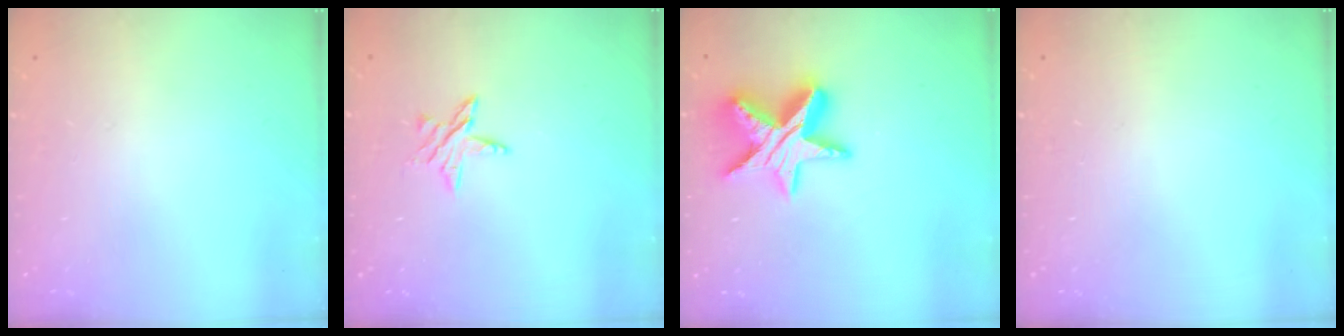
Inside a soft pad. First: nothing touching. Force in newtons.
{"total": 6.6, "press": 6.5, "slide": 0.6}
{"total": 16.4, "press": 16.4, "slide": 0.9}
{"total": 0.0}